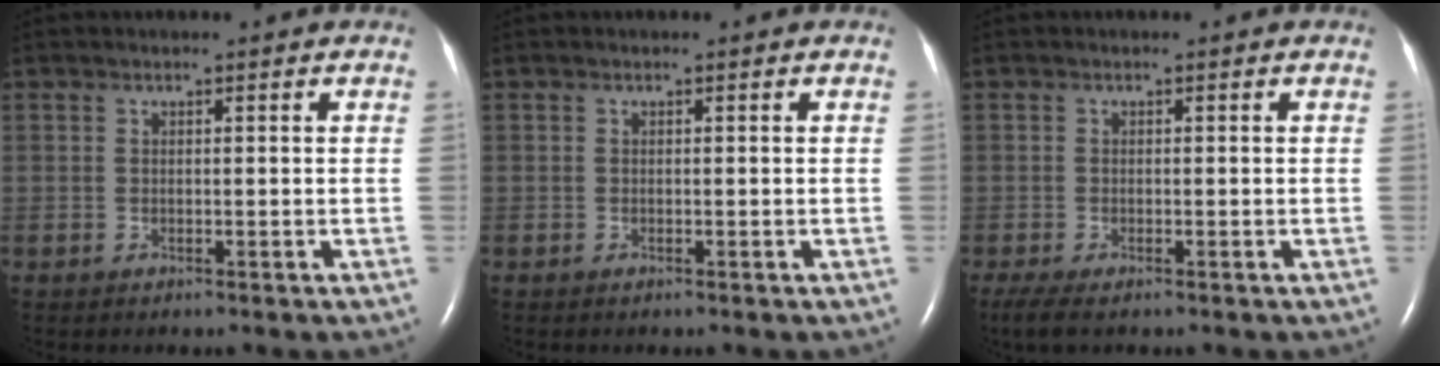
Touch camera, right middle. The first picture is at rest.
{"total": 0.0}
{"total": 3.3, "force": [-2.3, 0.8, 2.2], "torque": [-0.049, -0.013, -0.039]}